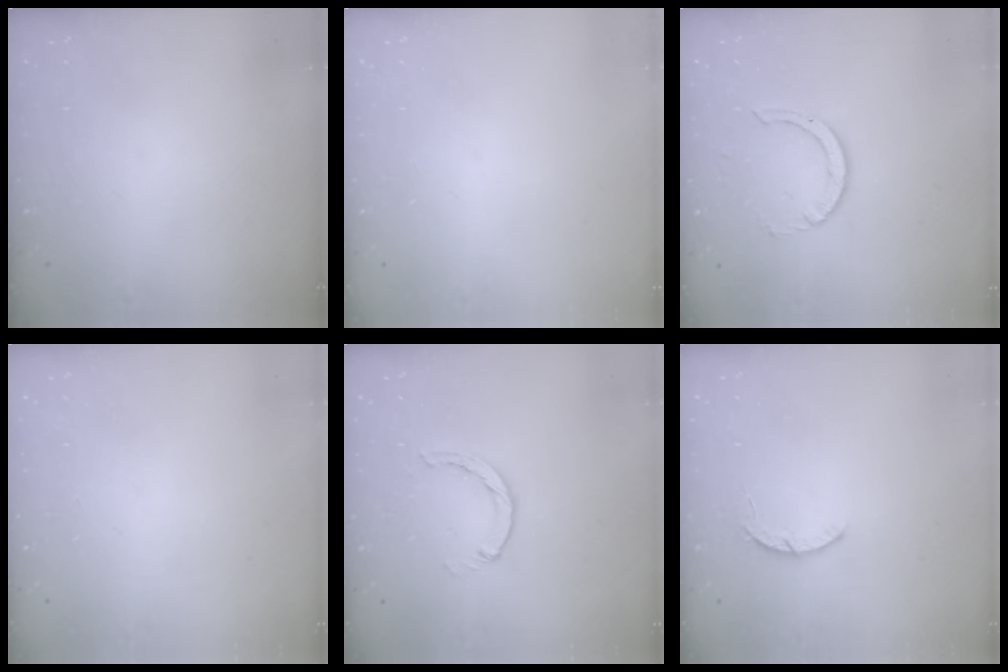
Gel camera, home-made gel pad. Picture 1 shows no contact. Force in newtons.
{"total": 0.0}
{"total": 1.7, "press": 1.7, "slide": 0.1}
{"total": 2.2, "press": 2.2, "slide": 0.1}
{"total": 2.9, "press": 2.9, "slide": 0.4}
{"total": 2.9, "press": 2.8, "slide": 0.5}